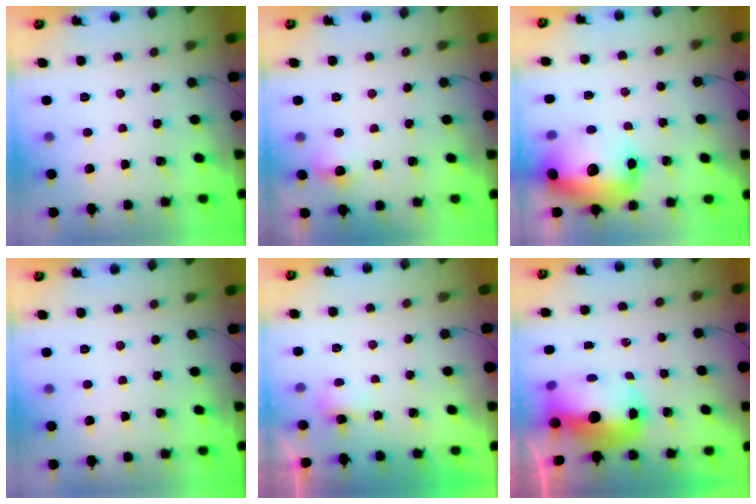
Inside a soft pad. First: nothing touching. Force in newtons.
{"total": 5.3, "press": 5.1, "slide": 1.2}
{"total": 18.2, "press": 17.7, "slide": 4.1}
{"total": 0.0}
{"total": 2.9, "press": 2.8, "slide": 0.6}
{"total": 11.5, "press": 11.3, "slide": 2.2}